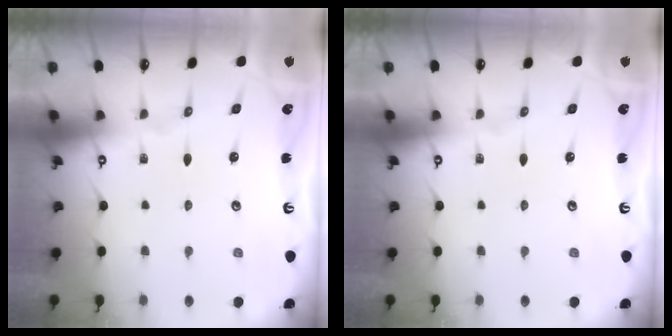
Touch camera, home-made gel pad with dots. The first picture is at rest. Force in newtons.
{"total": 0.0}